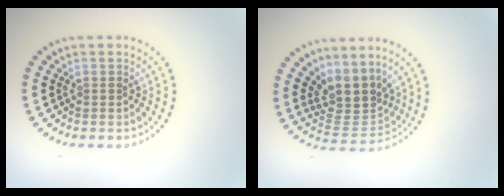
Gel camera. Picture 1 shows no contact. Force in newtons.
{"total": 4.0, "press": 3.1, "slide": 2.5}